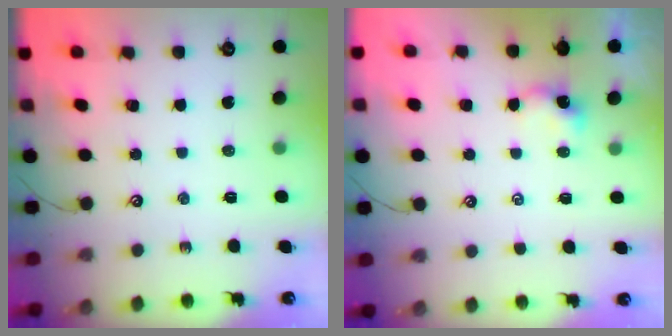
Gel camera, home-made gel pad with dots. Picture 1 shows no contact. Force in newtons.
{"total": 3.0, "press": 3.0, "slide": 0.1}